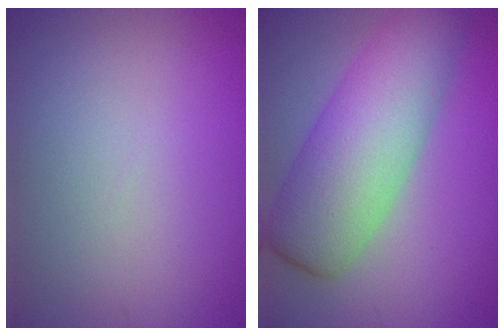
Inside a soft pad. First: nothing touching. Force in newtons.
{"total": 8.9, "press": 8.9, "slide": 0.4}